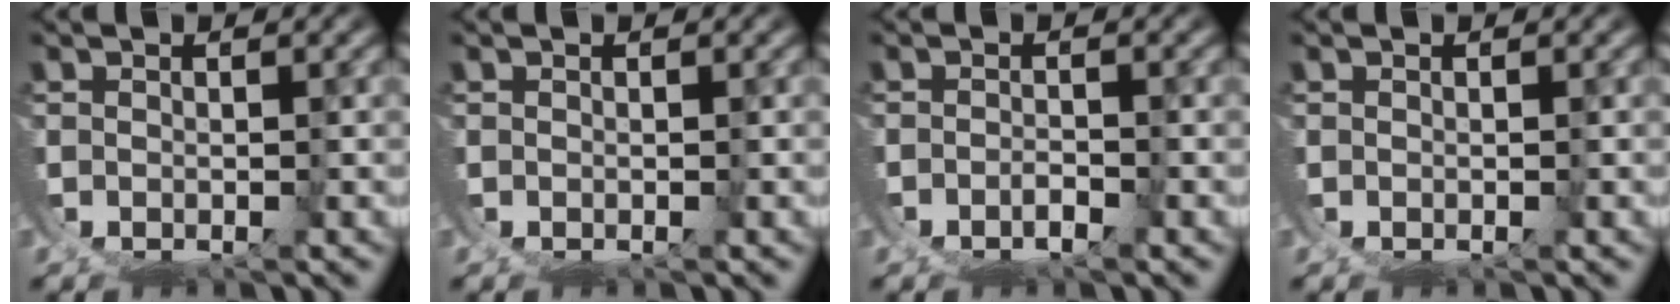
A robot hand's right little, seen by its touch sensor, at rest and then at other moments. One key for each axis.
{"total": 0.0}
{"total": 1.2, "fx": -0.8, "fy": -0.5, "fz": 0.7, "tx": -0.008, "ty": 0.001, "tz": -0.016}
{"total": 0.0}